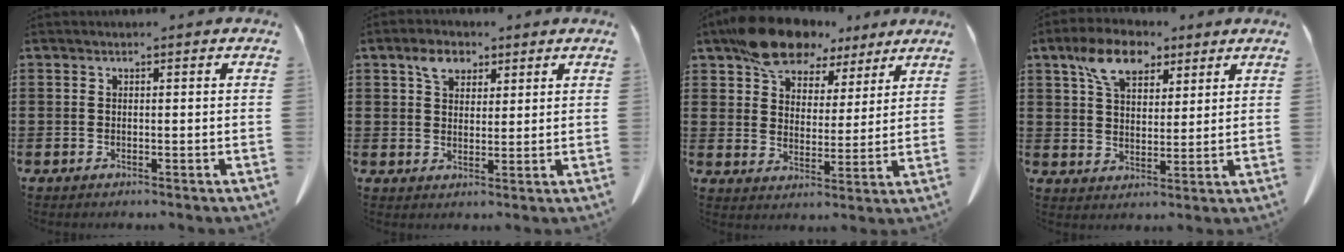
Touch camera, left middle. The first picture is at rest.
{"total": 4.6, "force": [2.9, 2.8, 2.1], "torque": [-0.045, 0.009, 0.052]}
{"total": 10.7, "force": [9.0, 4.7, 3.5], "torque": [-0.091, -0.028, 0.172]}
{"total": 8.7, "force": [5.5, 4.7, 4.9], "torque": [-0.108, 0.008, 0.101]}